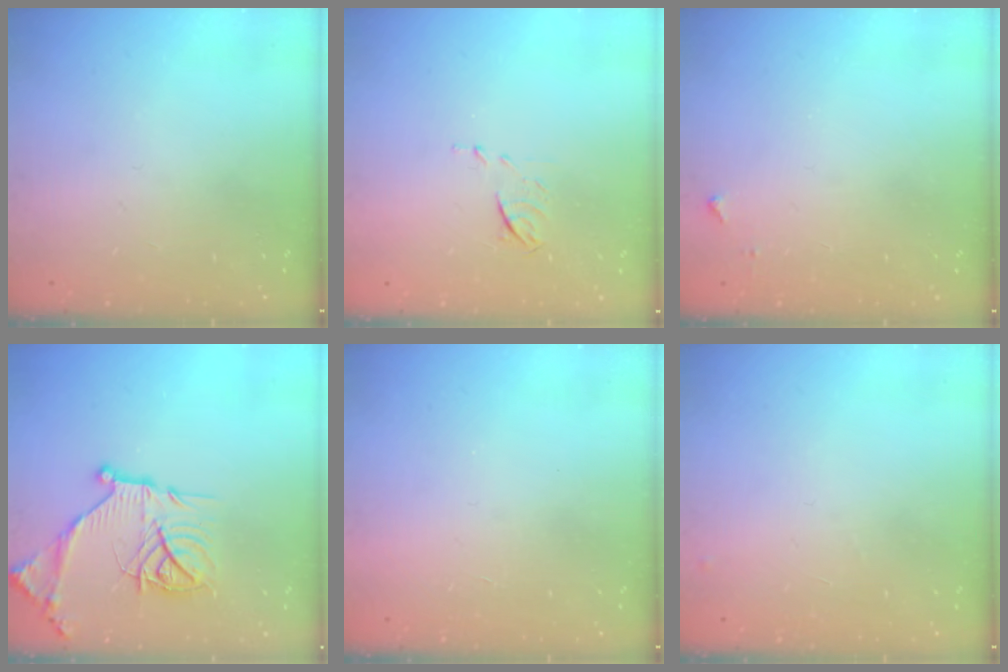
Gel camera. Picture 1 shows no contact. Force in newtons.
{"total": 5.5, "press": 5.5, "slide": 0.8}
{"total": 3.5, "press": 3.5, "slide": 0.4}
{"total": 18.5, "press": 18.4, "slide": 1.9}
{"total": 1.6, "press": 1.6, "slide": 0.1}
{"total": 4.5, "press": 4.4, "slide": 0.6}